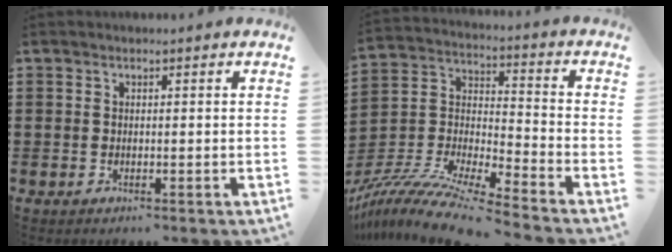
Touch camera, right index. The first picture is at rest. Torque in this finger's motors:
{"motor_torque": [-0.45, 0.84, 0.24, 0.06]}